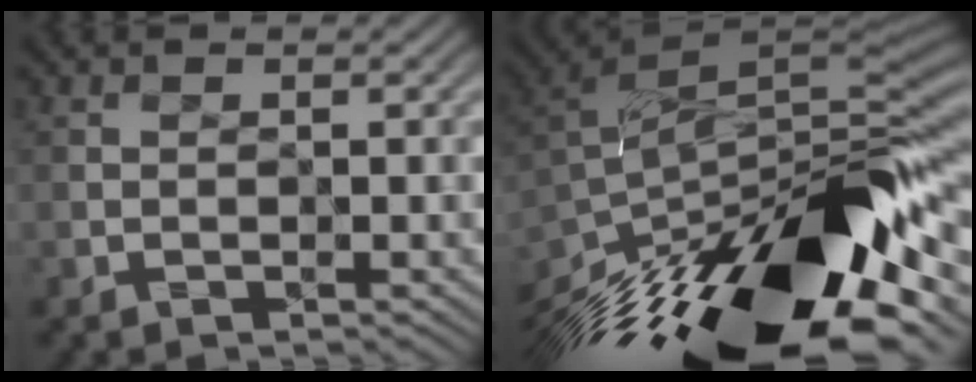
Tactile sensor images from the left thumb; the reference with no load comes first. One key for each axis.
{"total": 17.4, "fx": -8.8, "fy": 6.1, "fz": 13.7, "tx": -0.244, "ty": -0.011, "tz": -0.151}